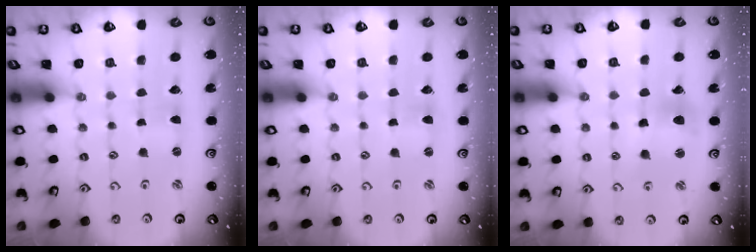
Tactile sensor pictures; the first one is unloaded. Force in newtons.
{"total": 0.0}
{"total": 10.4, "press": 10.3, "slide": 1.4}